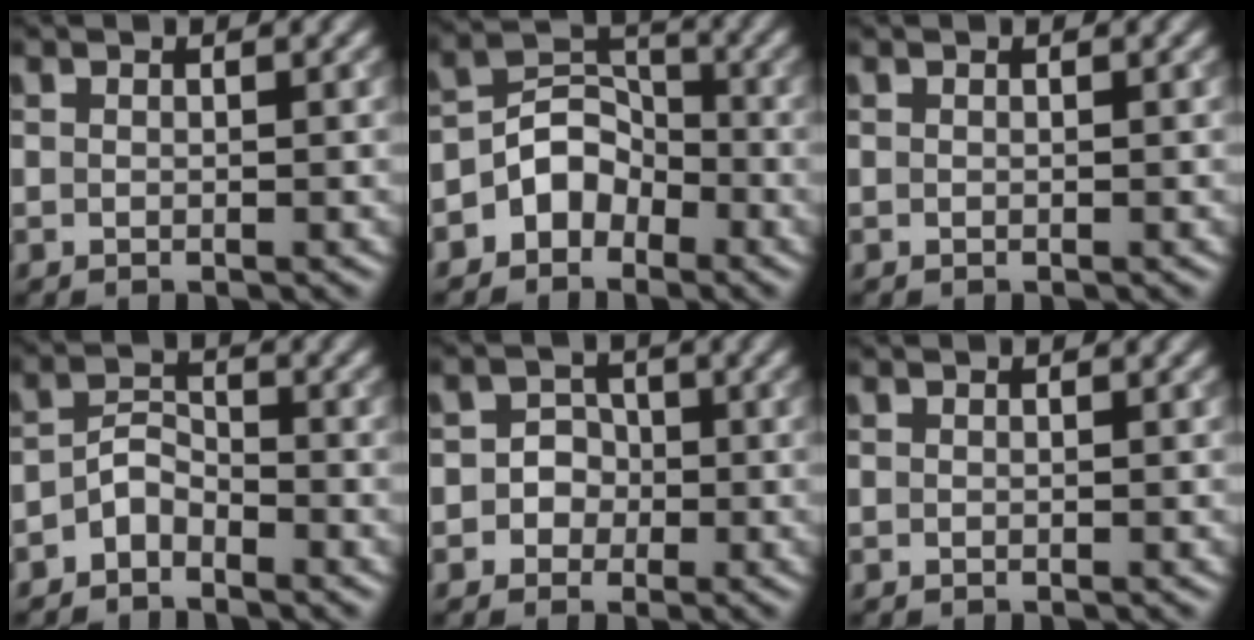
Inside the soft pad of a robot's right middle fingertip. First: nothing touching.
{"total": 3.7, "force": [-2.2, 2.7, 1.3], "torque": [-0.013, 0.011, -0.044]}
{"total": 0.0}
{"total": 2.3, "force": [-1.7, 1.2, 1.0], "torque": [-0.018, 0.012, -0.037]}
{"total": 2.7, "force": [-0.5, 2.6, 0.7], "torque": [0.021, 0.010, -0.027]}
{"total": 0.0}